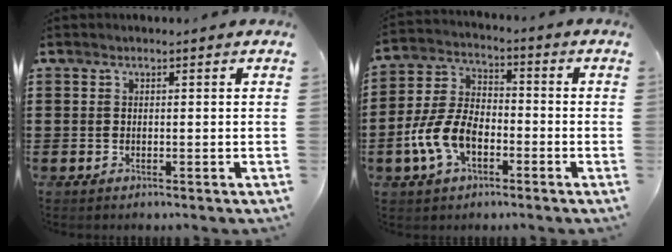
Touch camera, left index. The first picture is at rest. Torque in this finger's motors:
{"motor_torque": [1.61, 0.52, 0.69, 0.11]}